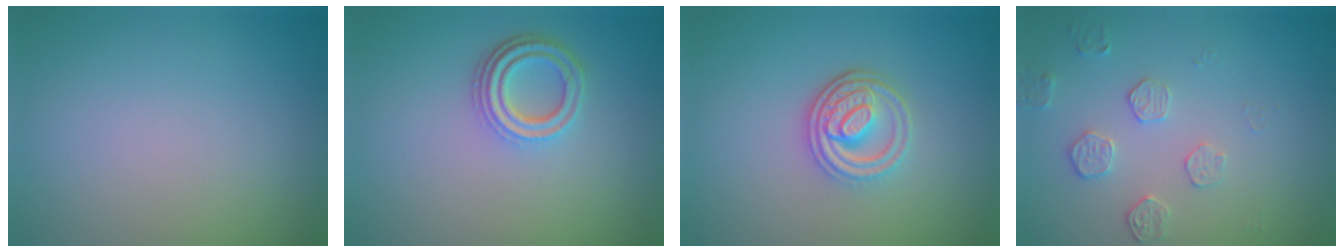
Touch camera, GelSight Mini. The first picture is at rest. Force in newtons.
{"total": 3.6, "press": 2.8, "slide": 2.2}
{"total": 4.1, "press": 3.2, "slide": 2.5}
{"total": 1.9, "press": 1.3, "slide": 1.3}